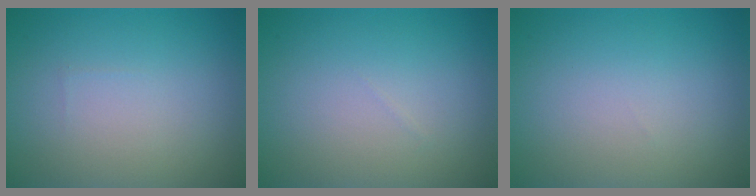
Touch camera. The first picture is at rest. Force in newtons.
{"total": 0.0}
{"total": 0.0}